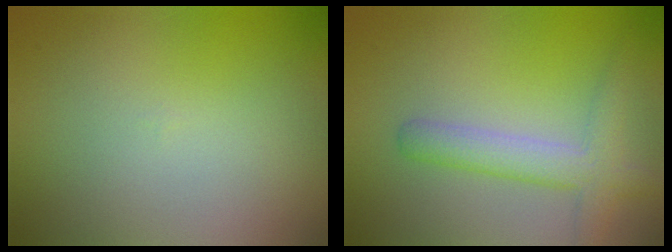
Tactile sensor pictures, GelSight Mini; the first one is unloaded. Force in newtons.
{"total": 3.4, "press": 3.4, "slide": 0.1}